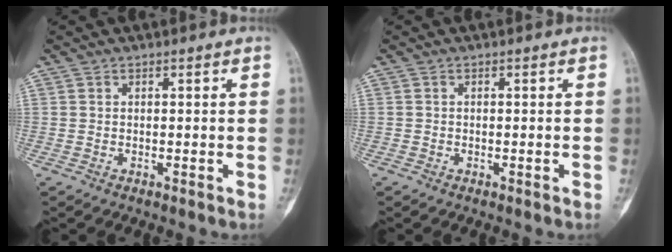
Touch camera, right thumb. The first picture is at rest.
{"total": 0.0}